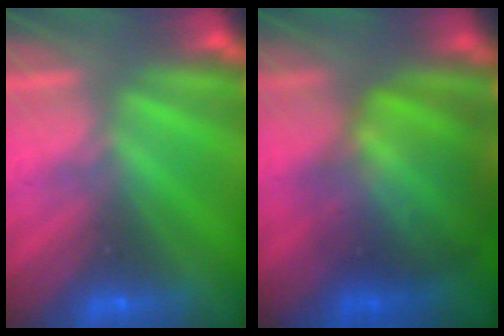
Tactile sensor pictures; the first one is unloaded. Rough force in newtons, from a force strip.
{"total": 7.6}